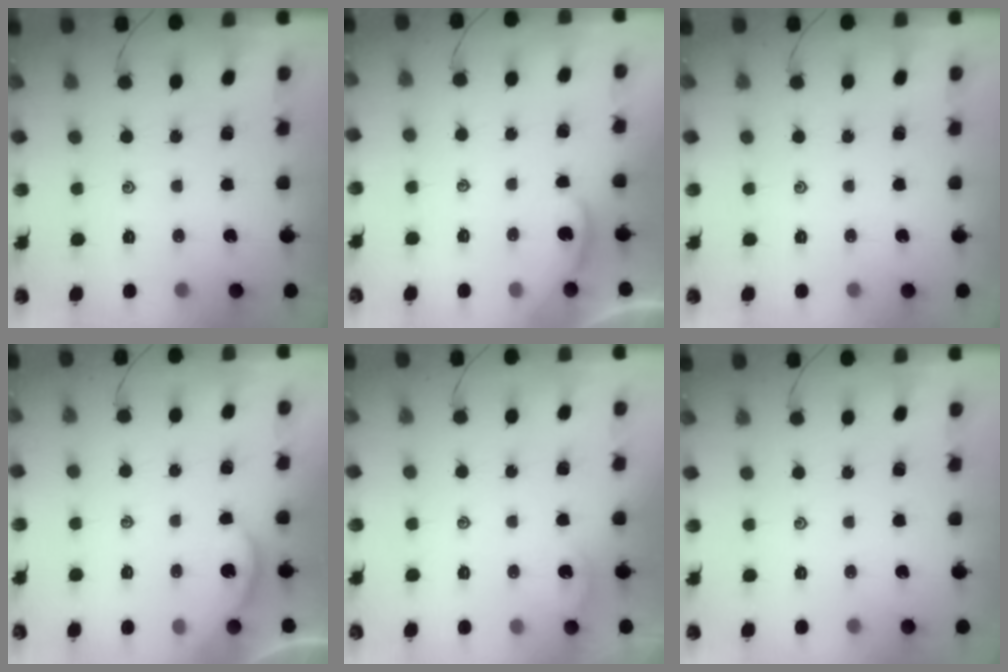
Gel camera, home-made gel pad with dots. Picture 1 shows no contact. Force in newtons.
{"total": 0.9, "press": 0.9, "slide": 0.1}
{"total": 0.0}
{"total": 1.2, "press": 1.1, "slide": 0.1}
{"total": 0.8, "press": 0.8, "slide": 0.2}
{"total": 0.0}